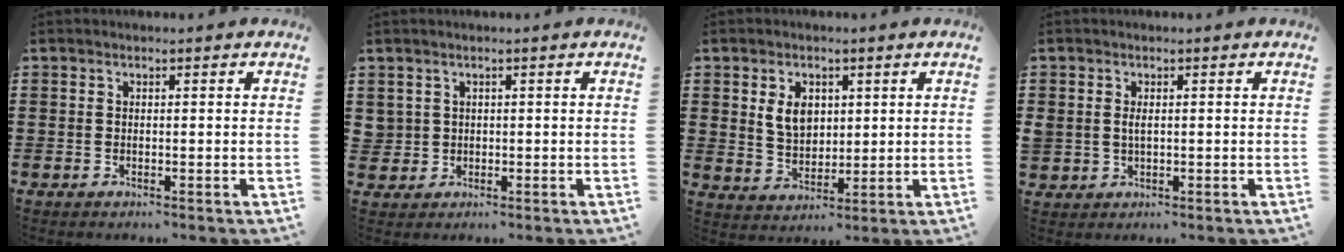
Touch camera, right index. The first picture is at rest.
{"total": 1.4, "force": [0.5, 1.3, 0.1], "torque": [-0.010, 0.005, 0.008]}
{"total": 5.1, "force": [1.5, 3.5, 3.3], "torque": [-0.069, 0.009, 0.025]}
{"total": 1.4, "force": [0.1, 0.9, 1.0], "torque": [-0.022, 0.006, 0.002]}